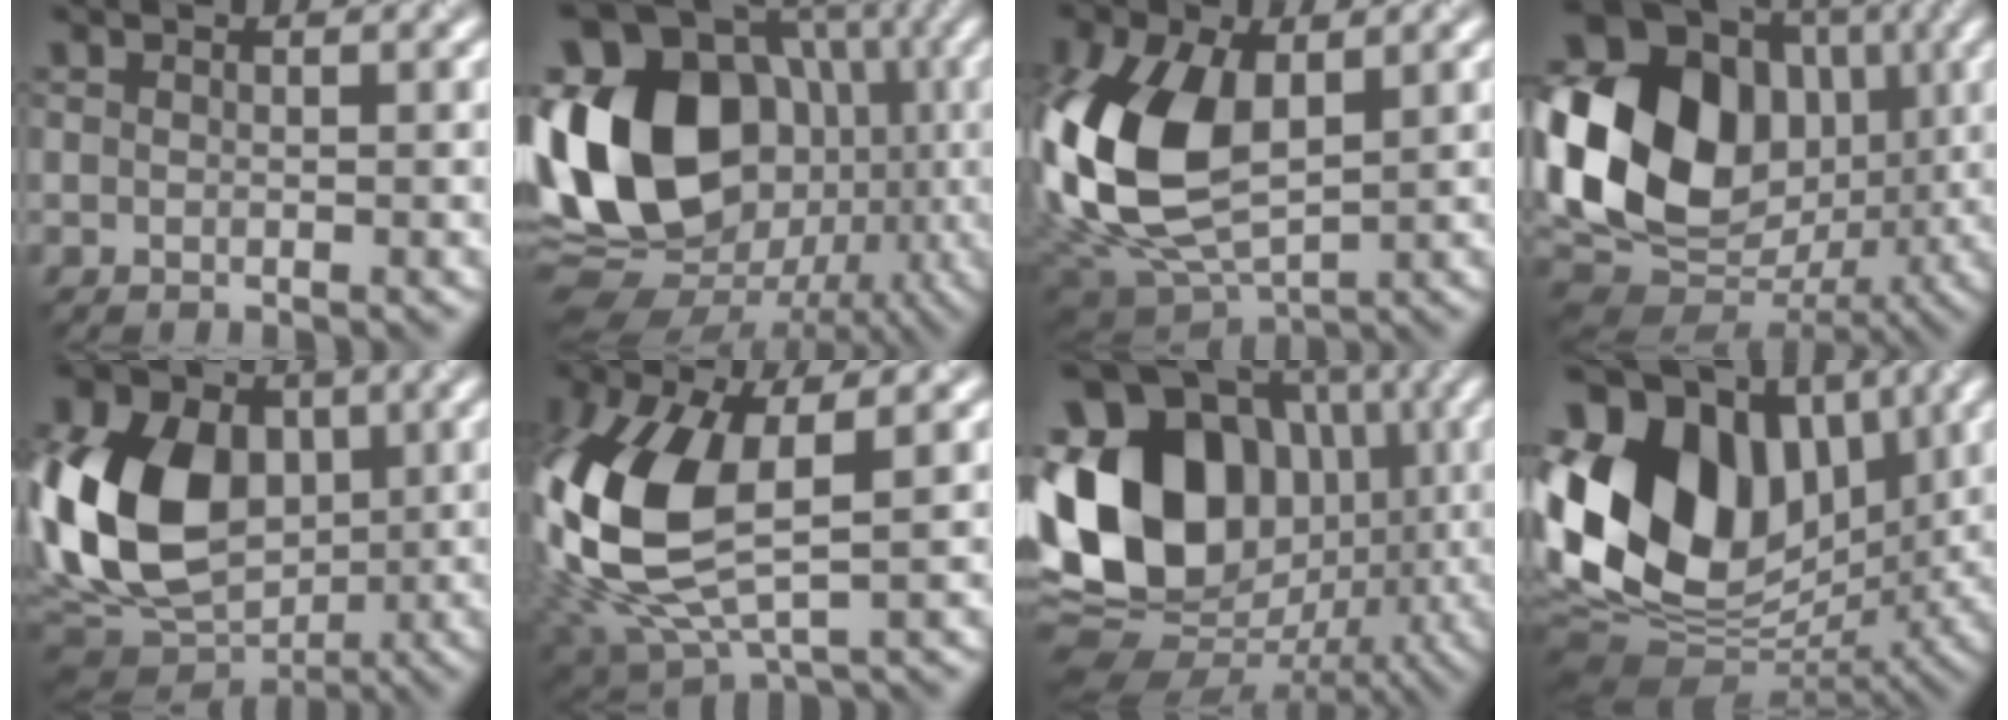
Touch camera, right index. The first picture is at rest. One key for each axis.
{"total": 19.0, "fx": 0.9, "fy": 14.8, "fz": 11.8, "tx": -0.216, "ty": 0.025, "tz": 0.022}
{"total": 12.9, "fx": 1.4, "fy": 8.1, "fz": 10.0, "tx": -0.262, "ty": -0.004, "tz": 0.027}
{"total": 18.8, "fx": 2.5, "fy": 14.8, "fz": 11.3, "tx": -0.230, "ty": 0.021, "tz": 0.047}
{"total": 14.1, "fx": 0.9, "fy": 10.5, "fz": 9.4, "tx": -0.219, "ty": 0.008, "tz": -0.003}
{"total": 11.0, "fx": 0.8, "fy": 6.1, "fz": 9.2, "tx": -0.235, "ty": -0.006, "tz": 0.020}
{"total": 16.7, "fx": 1.0, "fy": 13.3, "fz": 10.0, "tx": -0.195, "ty": 0.031, "tz": -0.004}
{"total": 16.8, "fx": 2.3, "fy": 12.6, "fz": 10.9, "tx": -0.217, "ty": 0.027, "tz": 0.046}